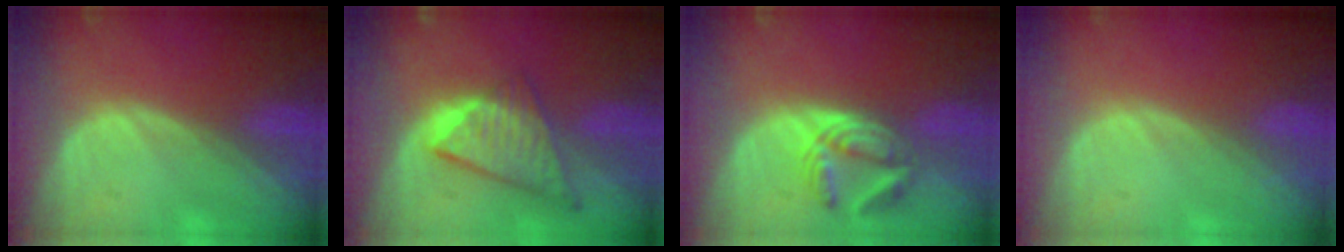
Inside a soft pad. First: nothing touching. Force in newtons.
{"total": 8.7, "press": 7.5, "slide": 4.5}
{"total": 5.5, "press": 5.3, "slide": 1.4}
{"total": 0.0}